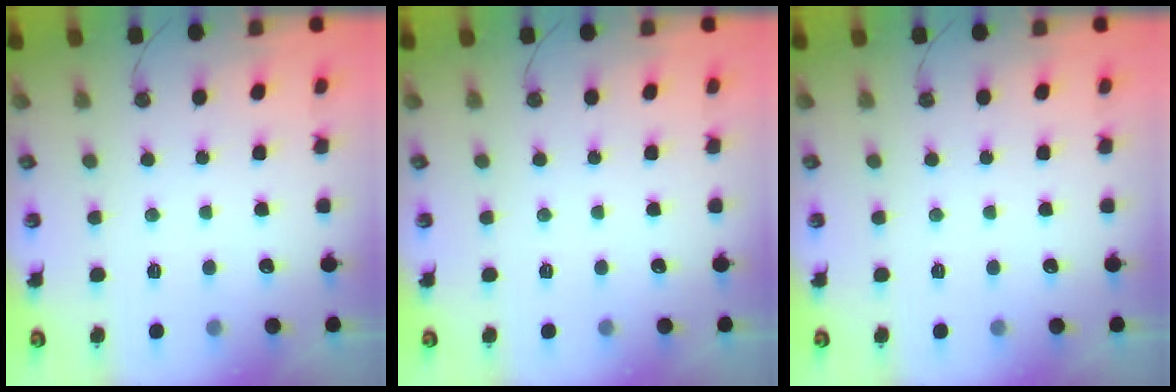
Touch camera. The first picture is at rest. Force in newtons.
{"total": 0.0}
{"total": 0.0}